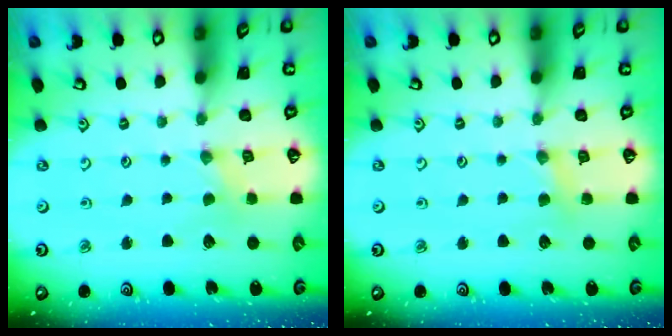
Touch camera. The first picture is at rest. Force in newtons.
{"total": 3.8, "press": 3.8, "slide": 0.4}